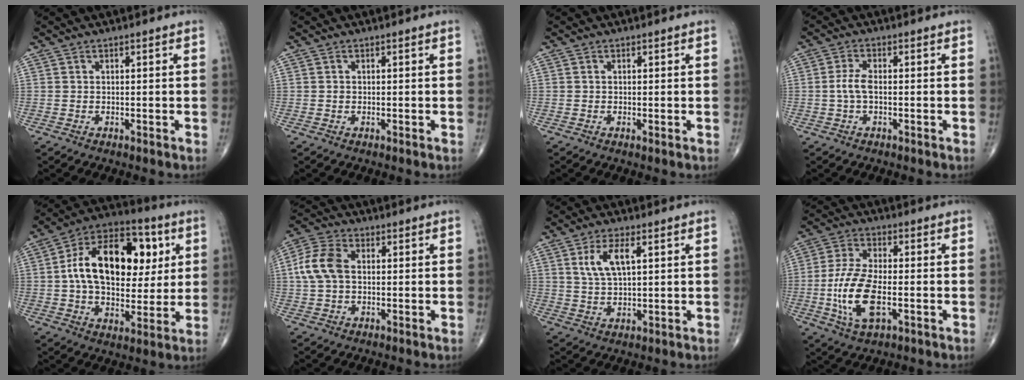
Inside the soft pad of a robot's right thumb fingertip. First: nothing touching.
{"total": 0.6, "force": [-0.1, 0.5, 0.3], "torque": [-0.004, 0.002, -0.004]}
{"total": 0.0}
{"total": 3.3, "force": [-0.4, 1.5, 2.9], "torque": [-0.069, 0.007, -0.012]}
{"total": 22.3, "force": [4.3, 13.6, 17.2], "torque": [-0.247, 0.012, 0.063]}
{"total": 8.1, "force": [0.6, 5.4, 6.1], "torque": [-0.132, 0.020, 0.007]}
{"total": 6.4, "force": [2.4, 2.5, 5.4], "torque": [-0.108, -0.005, 0.051]}
{"total": 12.4, "force": [-2.6, 5.5, 10.8], "torque": [-0.224, 0.006, -0.048]}